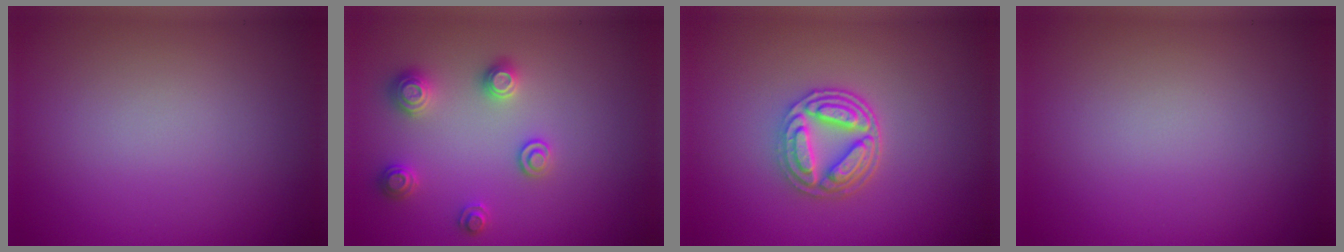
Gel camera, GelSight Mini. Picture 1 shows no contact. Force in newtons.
{"total": 2.6, "press": 2.6, "slide": 0.1}
{"total": 4.5, "press": 3.7, "slide": 2.6}
{"total": 0.0}